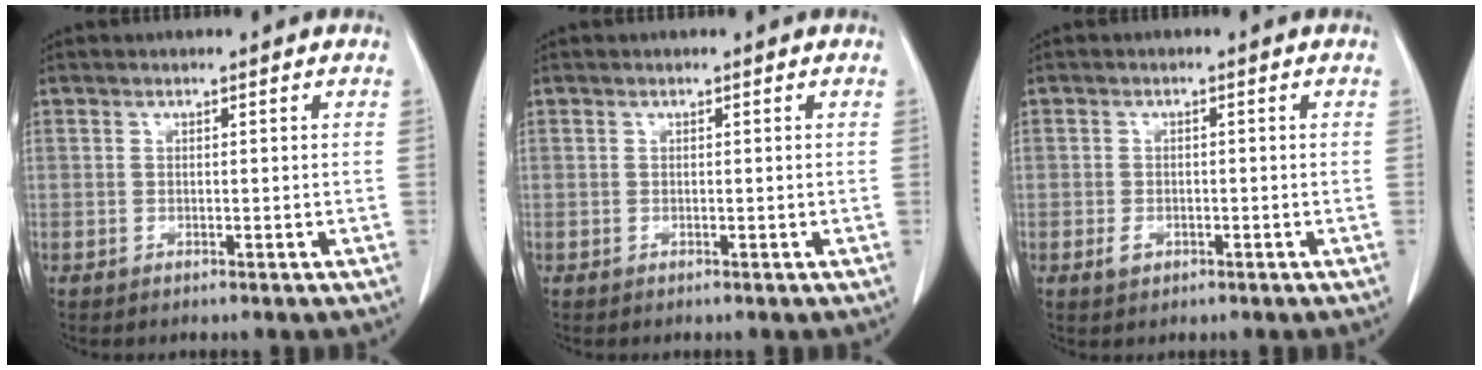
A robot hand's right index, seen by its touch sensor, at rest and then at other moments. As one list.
[{"total": 0.0}, {"total": 1.9, "force": [-0.8, 1.5, 0.9], "torque": [-0.015, 0.003, -0.006]}]